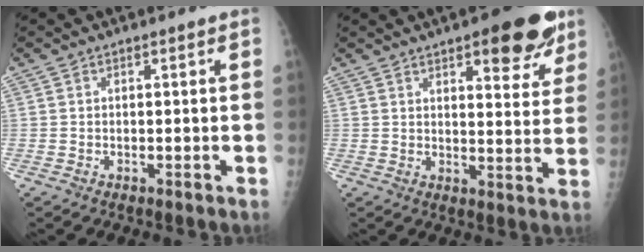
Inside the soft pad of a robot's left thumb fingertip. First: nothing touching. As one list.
[{"total": 13.1, "force": [7.8, 4.7, 9.4], "torque": [-0.078, -0.036, 0.099]}]